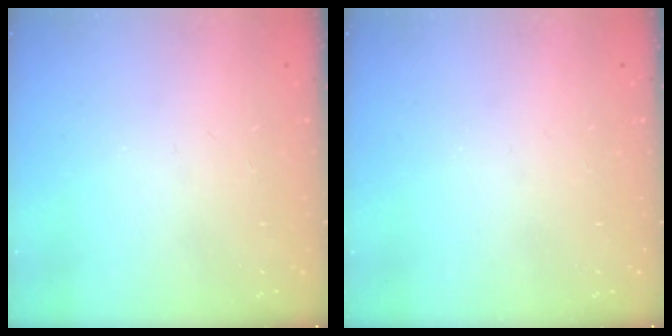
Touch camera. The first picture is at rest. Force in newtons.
{"total": 0.0}